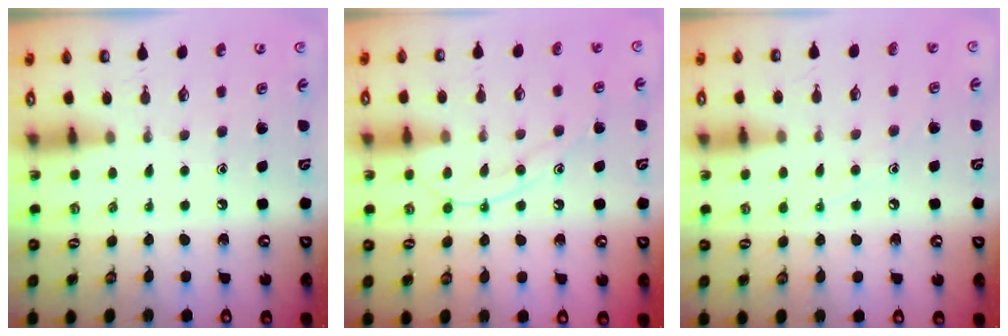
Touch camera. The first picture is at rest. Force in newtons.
{"total": 11.9, "press": 11.8, "slide": 1.1}
{"total": 6.6, "press": 6.6, "slide": 0.5}